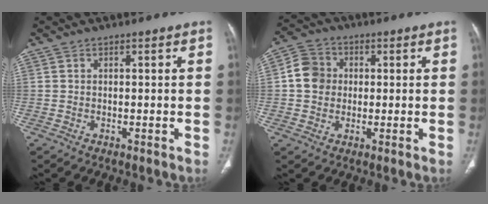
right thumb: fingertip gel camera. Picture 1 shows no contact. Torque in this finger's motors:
{"motor_torque": [0.41, 0.50, 0.62, -0.16, 0.20]}